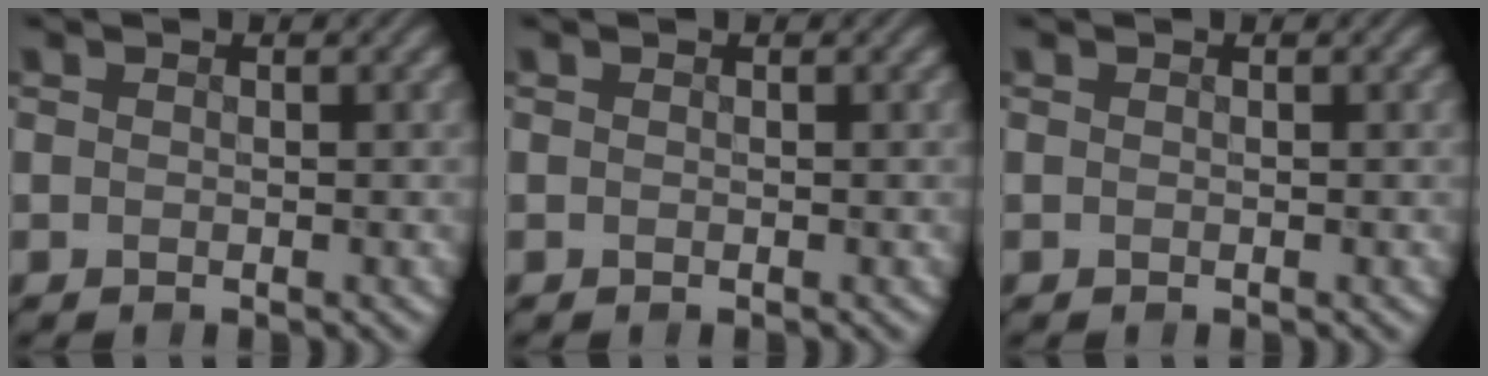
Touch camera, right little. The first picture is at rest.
{"total": 0.0}
{"total": 0.0}